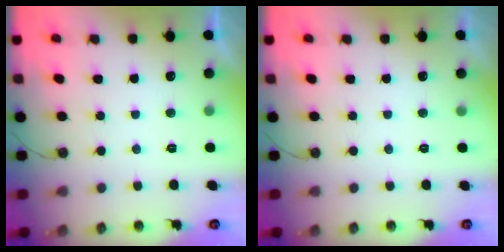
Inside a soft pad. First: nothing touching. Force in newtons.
{"total": 0.0}